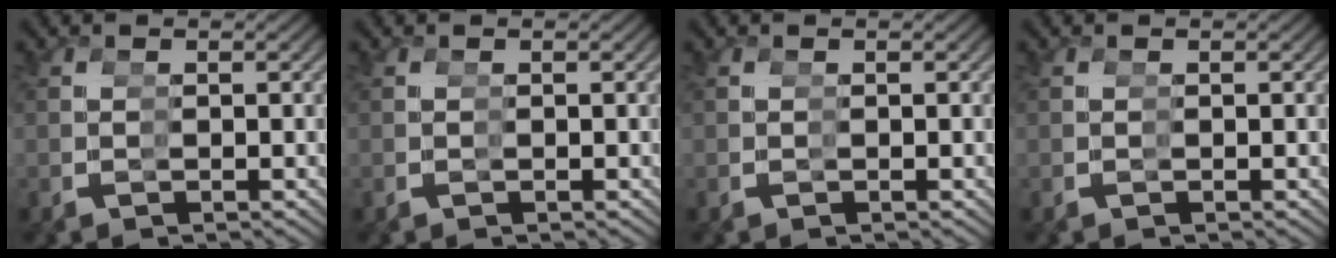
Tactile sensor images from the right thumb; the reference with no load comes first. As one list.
[{"total": 0.0}, {"total": 0.0}, {"total": 0.0}]